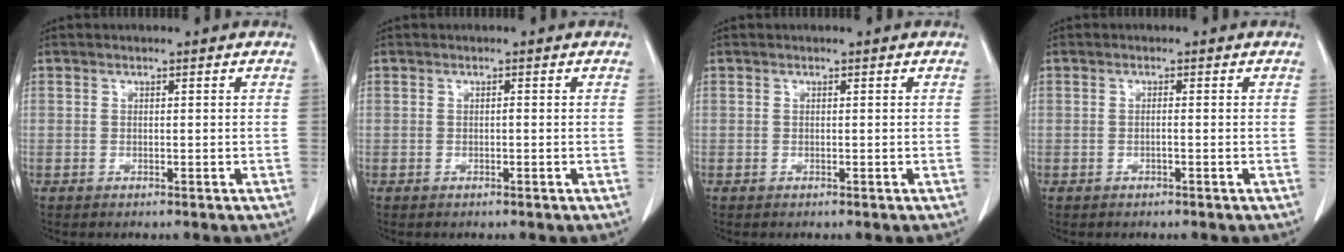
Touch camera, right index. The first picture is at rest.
{"total": 0.0}
{"total": 0.0}
{"total": 0.7, "force": [-0.2, 0.0, 0.6], "torque": [-0.010, 0.001, -0.004]}